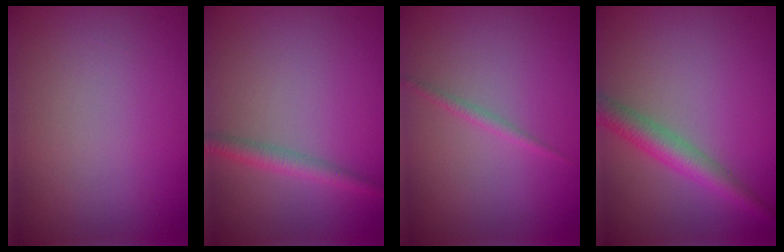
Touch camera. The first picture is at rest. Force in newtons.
{"total": 2.0, "press": 2.0, "slide": 0.0}
{"total": 0.9, "press": 0.9, "slide": 0.1}
{"total": 3.4, "press": 3.4, "slide": 0.1}